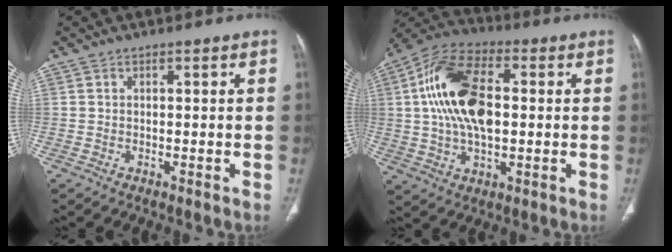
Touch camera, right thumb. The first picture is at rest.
{"total": 17.5, "force": [1.9, 9.4, 14.7], "torque": [-0.280, 0.020, 0.031]}